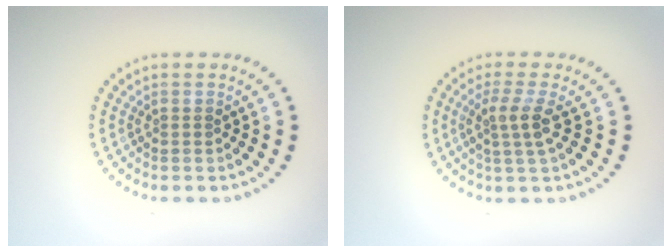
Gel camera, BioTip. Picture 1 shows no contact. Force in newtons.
{"total": 2.5, "press": 2.0, "slide": 1.6}